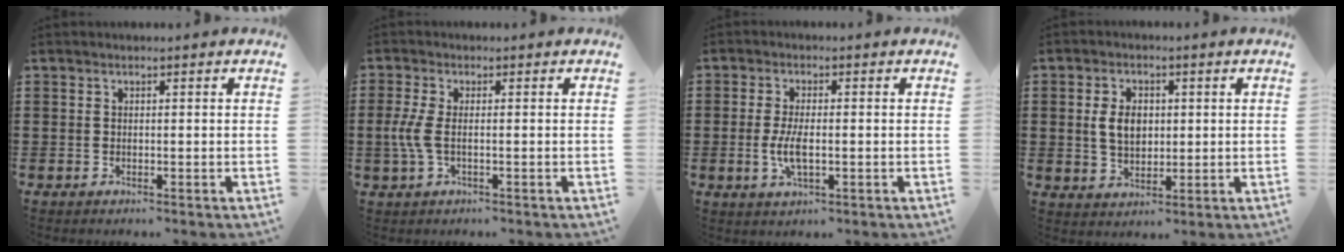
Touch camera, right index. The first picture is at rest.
{"total": 3.9, "force": [-0.6, 1.3, 3.7], "torque": [-0.103, -0.012, -0.021]}
{"total": 4.4, "force": [-0.6, 1.6, 4.1], "torque": [-0.091, -0.005, -0.017]}
{"total": 5.2, "force": [0.6, 3.5, 3.8], "torque": [-0.081, 0.007, 0.004]}